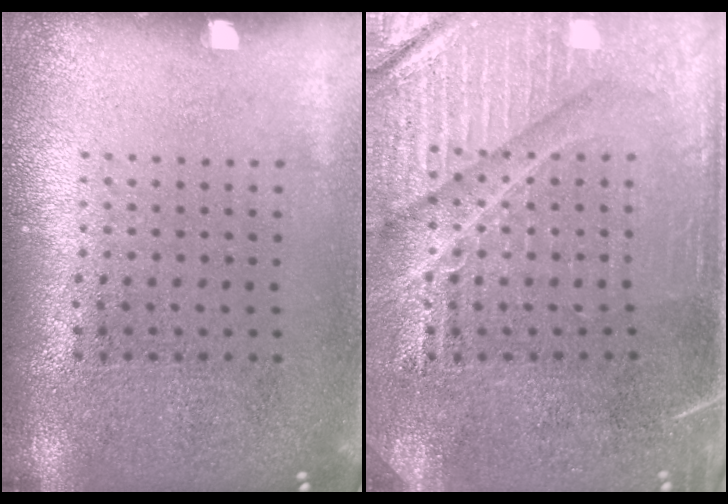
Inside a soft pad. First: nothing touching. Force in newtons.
{"total": 4.4, "press": 4.0, "slide": 2.0}